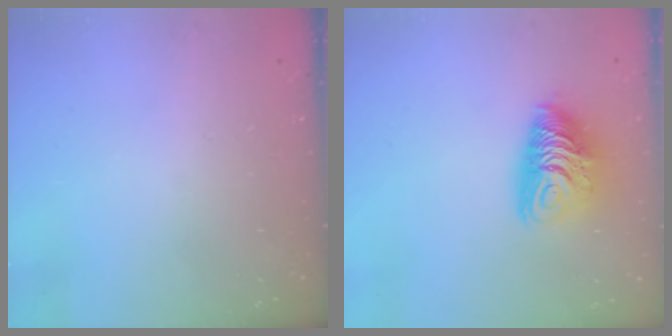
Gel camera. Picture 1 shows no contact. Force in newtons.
{"total": 10.4, "press": 10.4, "slide": 0.9}